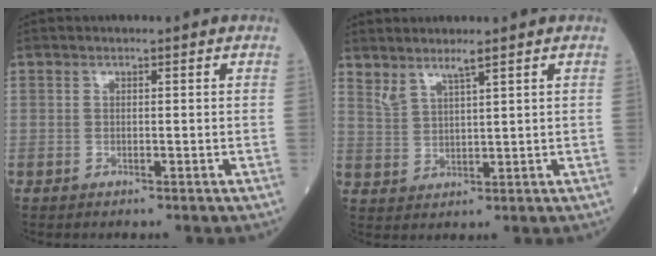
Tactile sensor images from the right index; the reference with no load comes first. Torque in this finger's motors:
{"motor_torque": [-0.10, 0.19, 0.01, 0.02]}